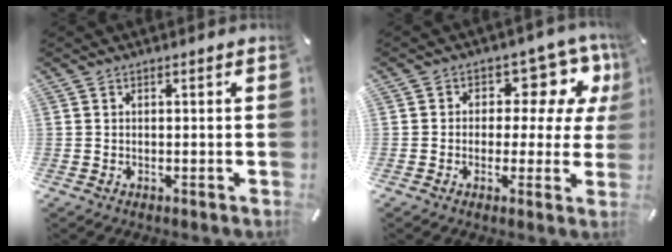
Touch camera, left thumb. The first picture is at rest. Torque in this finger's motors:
{"motor_torque": [0.07, -0.05, 0.14, 0.46, -0.10]}